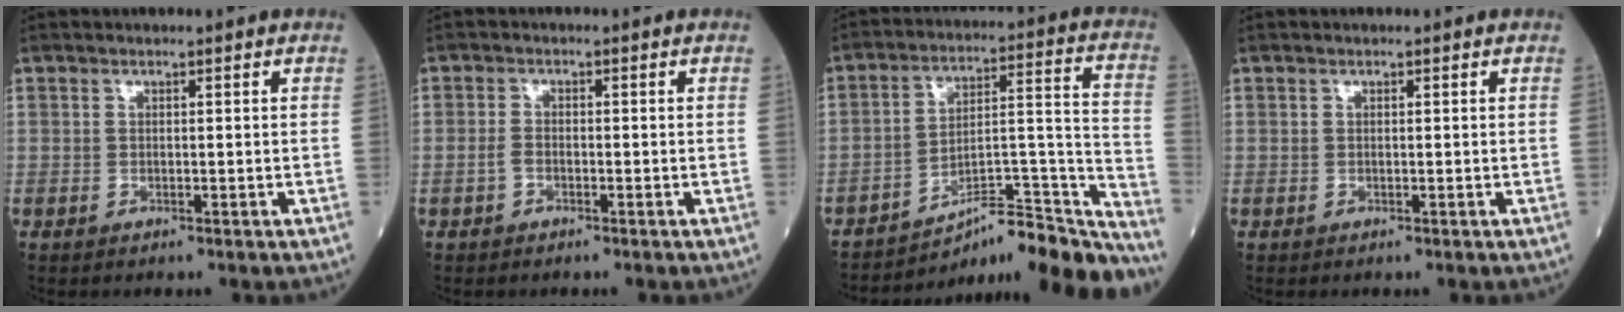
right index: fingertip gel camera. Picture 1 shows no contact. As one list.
[{"total": 1.6, "force": [-0.8, 1.0, 0.9], "torque": [-0.018, 0.004, -0.015]}, {"total": 19.9, "force": [-18.4, 1.7, 7.6], "torque": [-0.060, 0.047, -0.271]}, {"total": 0.0}]